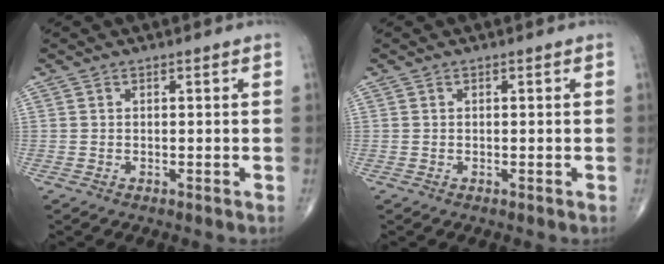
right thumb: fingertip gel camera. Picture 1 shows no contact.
{"total": 0.0}